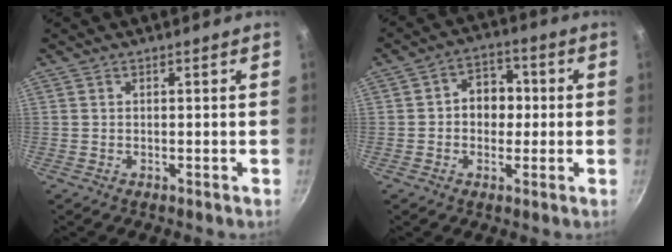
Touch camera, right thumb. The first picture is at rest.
{"total": 7.7, "force": [0.1, 6.1, 4.7], "torque": [-0.022, 0.018, -0.008]}